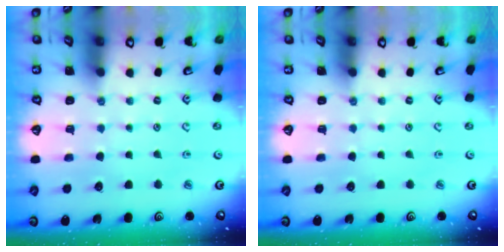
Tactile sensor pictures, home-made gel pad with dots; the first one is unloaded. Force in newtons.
{"total": 0.0}